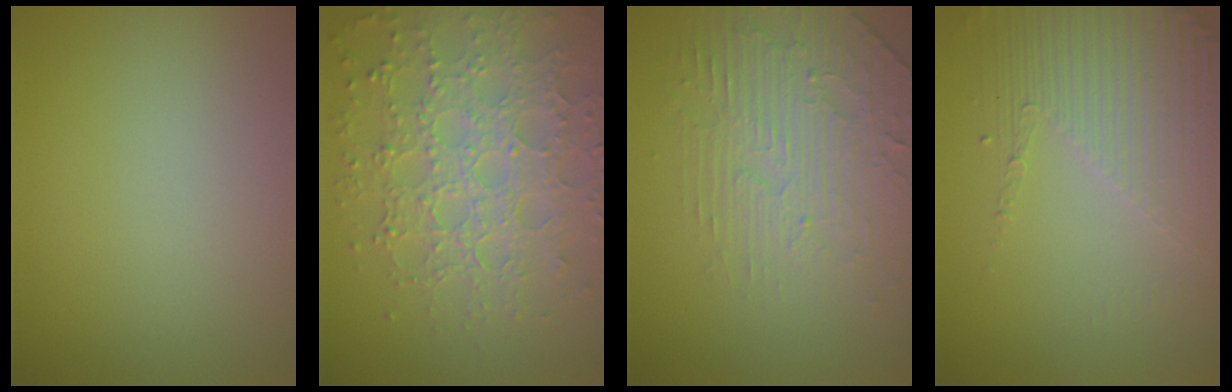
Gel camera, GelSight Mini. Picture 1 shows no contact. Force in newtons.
{"total": 7.6, "press": 5.6, "slide": 5.1}
{"total": 4.4, "press": 3.4, "slide": 2.7}
{"total": 4.3, "press": 3.3, "slide": 2.7}